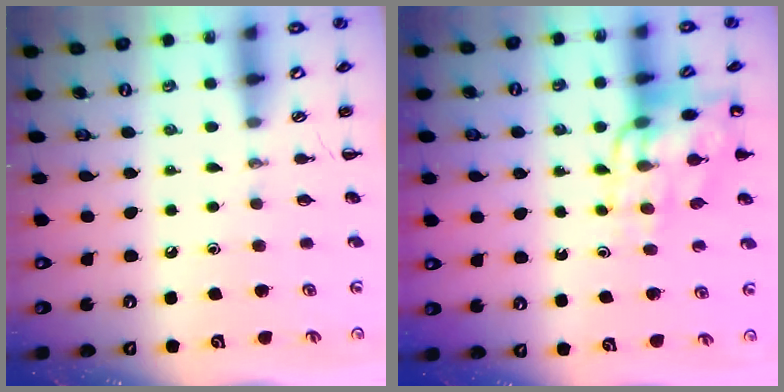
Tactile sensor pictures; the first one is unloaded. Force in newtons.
{"total": 12.0, "press": 11.7, "slide": 2.2}